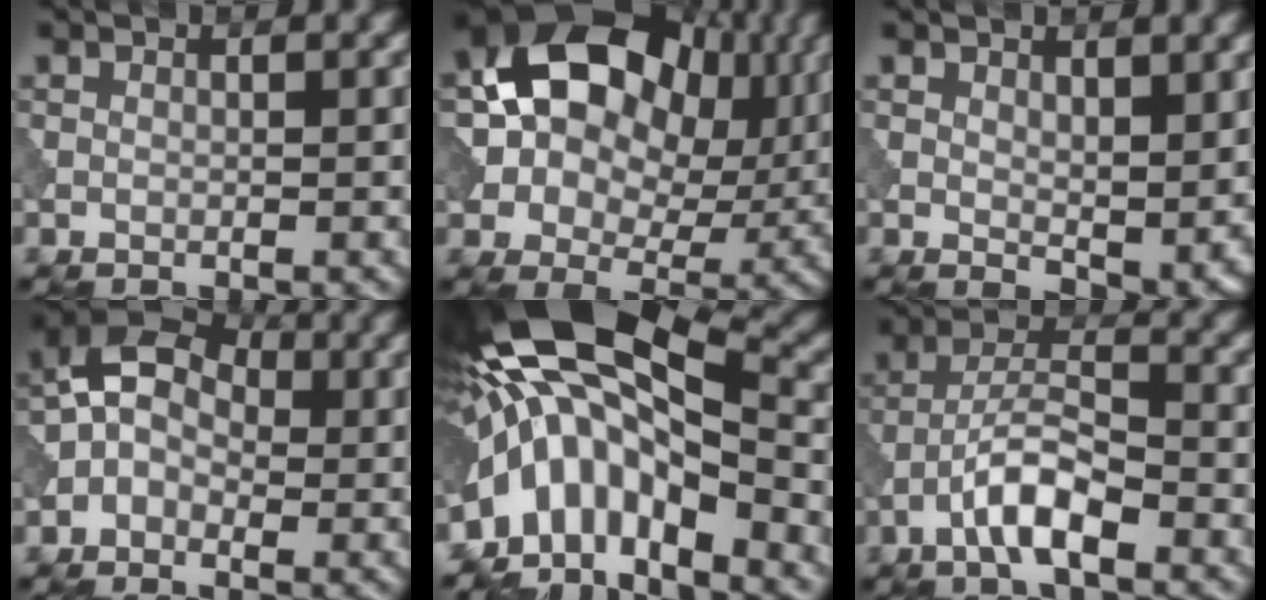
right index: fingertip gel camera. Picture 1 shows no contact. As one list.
[{"total": 16.4, "force": [4.0, 12.2, 10.3], "torque": [-0.168, 0.020, 0.071]}, {"total": 4.0, "force": [1.6, 2.1, 3.0], "torque": [-0.046, -0.014, 0.034]}, {"total": 6.3, "force": [0.0, 4.6, 4.3], "torque": [-0.061, 0.037, -0.026]}, {"total": 12.7, "force": [-2.7, 5.7, 11.1], "torque": [-0.183, 0.020, -0.051]}, {"total": 5.0, "force": [-2.7, 1.4, 4.0], "torque": [-0.069, 0.014, -0.056]}]